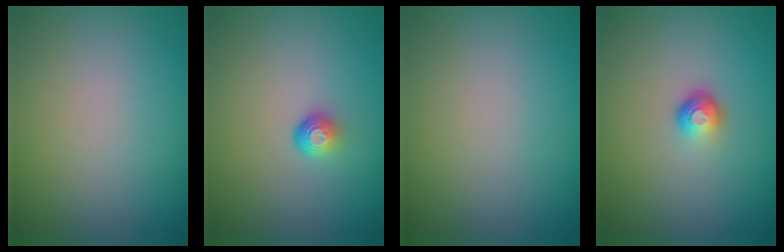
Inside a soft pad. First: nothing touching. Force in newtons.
{"total": 1.7, "press": 1.1, "slide": 1.3}
{"total": 0.0}
{"total": 1.8, "press": 1.1, "slide": 1.5}